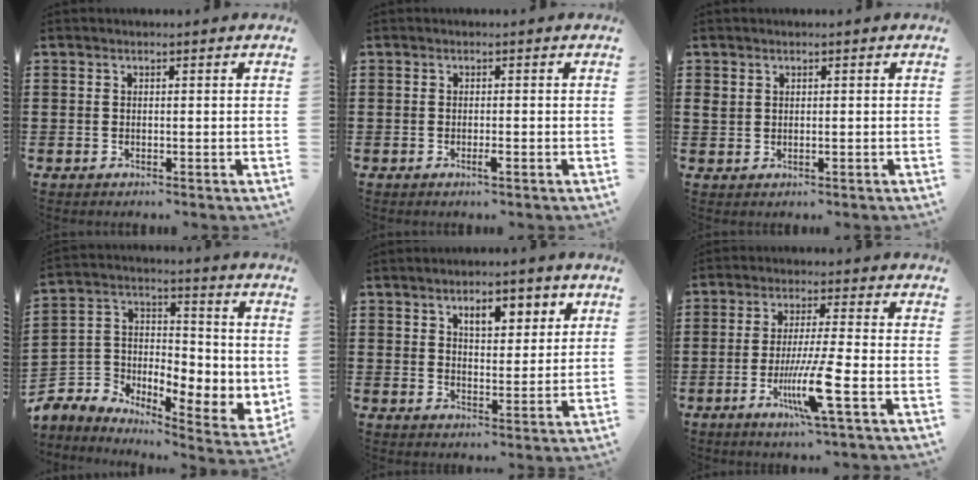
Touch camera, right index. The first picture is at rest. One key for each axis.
{"total": 1.1, "fx": -0.6, "fy": 0.1, "fz": 1.0, "tx": -0.027, "ty": -0.008, "tz": -0.011}
{"total": 1.1, "fx": 0.6, "fy": 0.8, "fz": 0.5, "tx": -0.011, "ty": 0.004, "tz": 0.011}
{"total": 4.8, "fx": -1.6, "fy": 4.0, "fz": 2.0, "tx": -0.065, "ty": -0.027, "tz": -0.031}
{"total": 5.3, "fx": 2.8, "fy": 2.5, "fz": 3.7, "tx": -0.053, "ty": -0.003, "tz": 0.039}
{"total": 9.3, "fx": -3.5, "fy": 0.3, "fz": 8.6, "tx": -0.167, "ty": -0.019, "tz": -0.066}